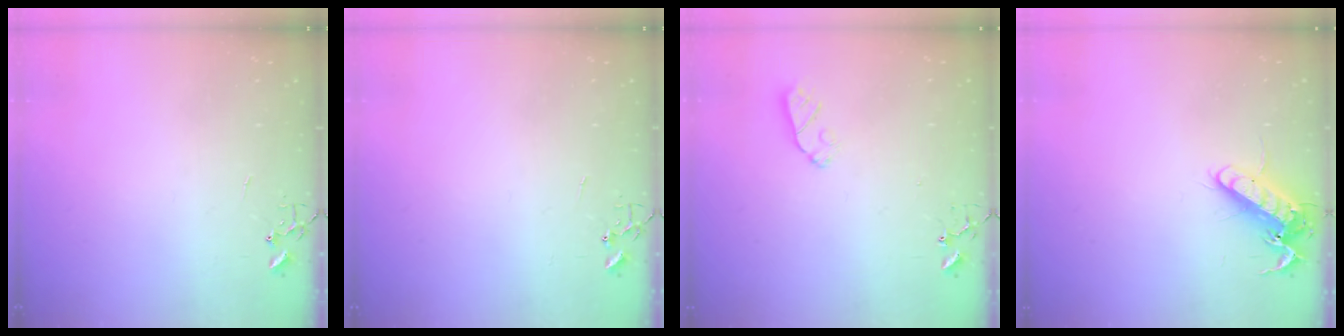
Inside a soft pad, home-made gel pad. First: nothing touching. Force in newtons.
{"total": 0.0}
{"total": 6.6, "press": 6.6, "slide": 0.2}
{"total": 13.5, "press": 13.3, "slide": 1.9}